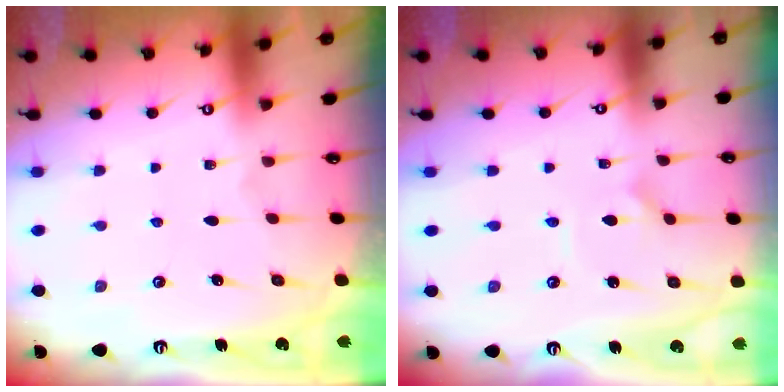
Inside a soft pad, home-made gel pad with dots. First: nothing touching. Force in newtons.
{"total": 2.2, "press": 2.2, "slide": 0.4}